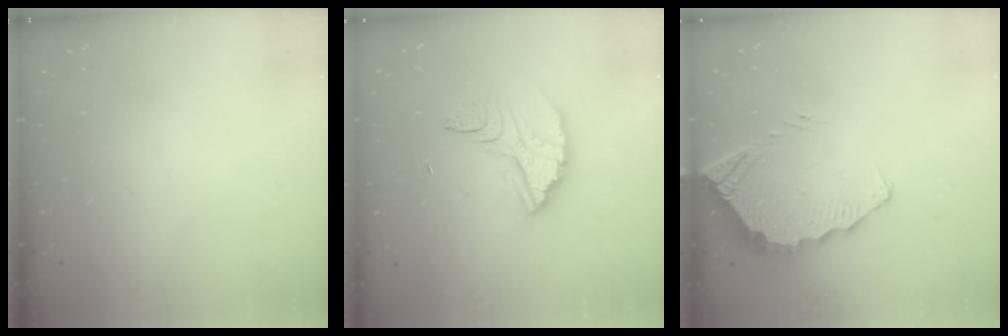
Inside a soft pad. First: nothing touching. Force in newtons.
{"total": 9.6, "press": 9.6, "slide": 0.7}
{"total": 3.8, "press": 3.8, "slide": 0.2}